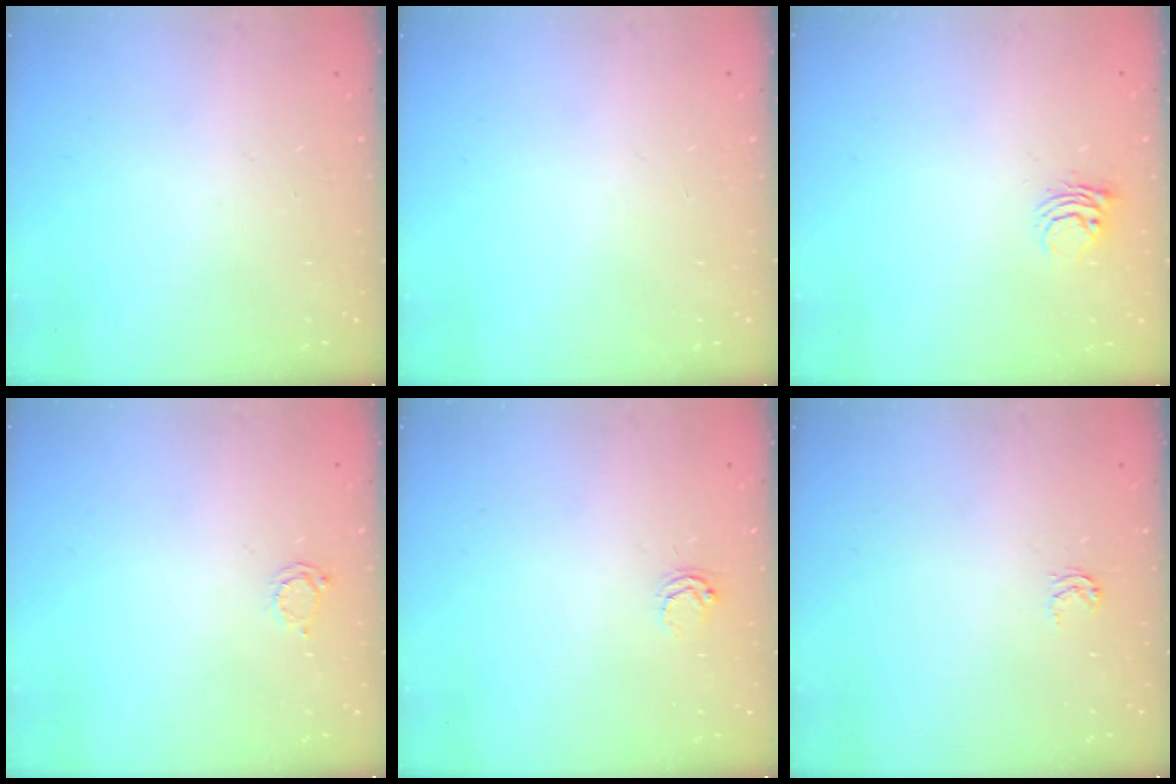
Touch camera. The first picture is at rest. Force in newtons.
{"total": 0.0}
{"total": 5.0, "press": 5.0, "slide": 0.4}
{"total": 2.3, "press": 2.3, "slide": 0.3}
{"total": 4.4, "press": 4.3, "slide": 0.4}
{"total": 2.7, "press": 2.7, "slide": 0.4}